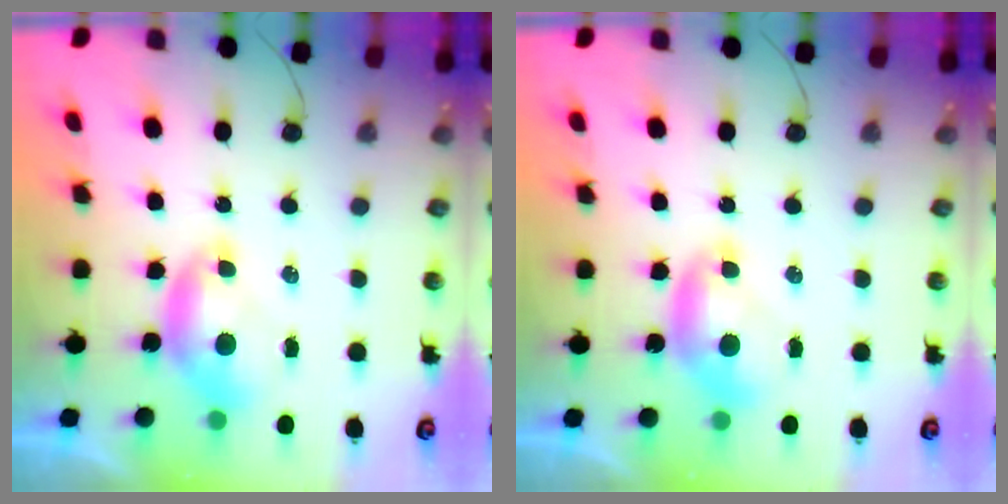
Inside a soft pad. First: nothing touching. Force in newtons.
{"total": 0.0}